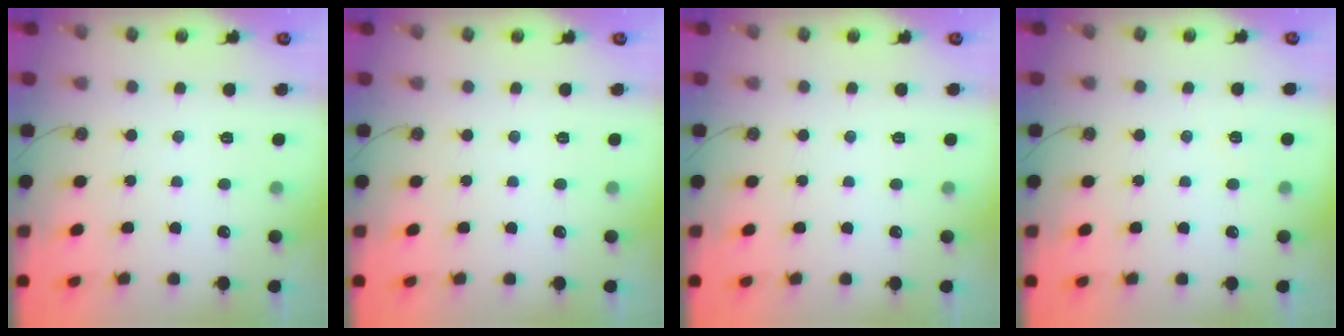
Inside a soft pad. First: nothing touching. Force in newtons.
{"total": 0.0}
{"total": 0.5, "press": 0.5, "slide": 0.2}
{"total": 3.4, "press": 2.9, "slide": 1.8}